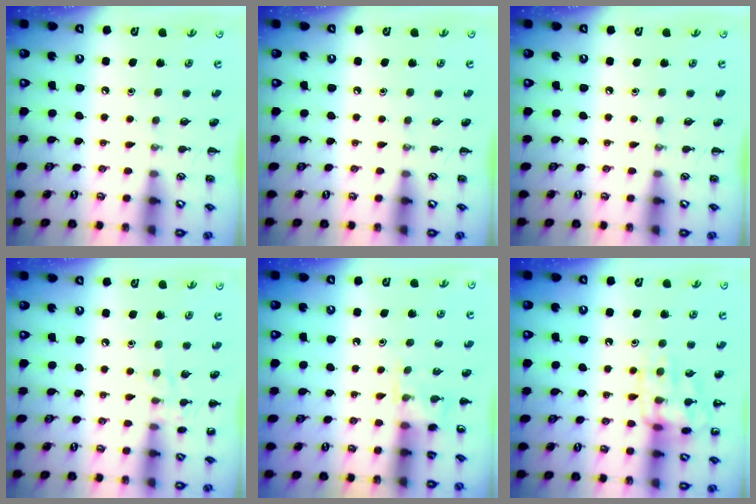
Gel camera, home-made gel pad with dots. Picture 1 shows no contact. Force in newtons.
{"total": 0.0}
{"total": 0.0}
{"total": 6.9, "press": 6.7, "slide": 1.8}
{"total": 6.0, "press": 5.8, "slide": 1.5}
{"total": 13.8, "press": 13.7, "slide": 1.0}